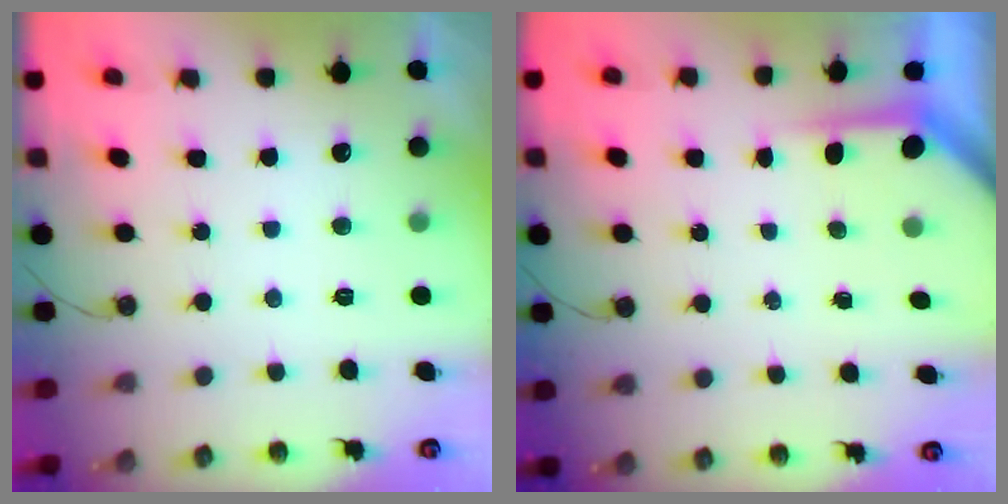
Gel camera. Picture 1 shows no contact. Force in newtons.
{"total": 3.6, "press": 3.6, "slide": 0.3}